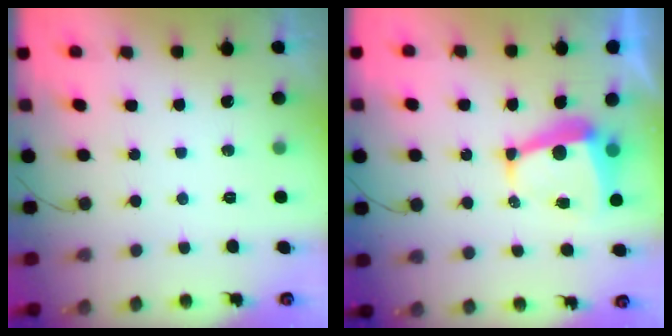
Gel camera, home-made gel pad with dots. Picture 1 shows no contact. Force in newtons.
{"total": 7.7, "press": 7.7, "slide": 1.0}